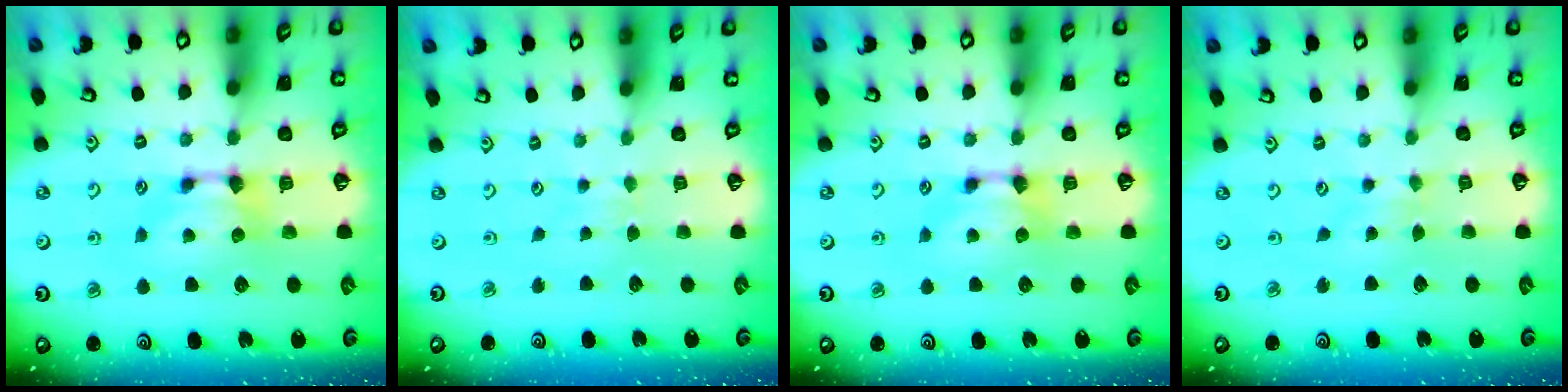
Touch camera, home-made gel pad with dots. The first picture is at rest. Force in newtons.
{"total": 2.9, "press": 2.9, "slide": 0.4}
{"total": 0.0}
{"total": 2.8, "press": 2.8, "slide": 0.2}